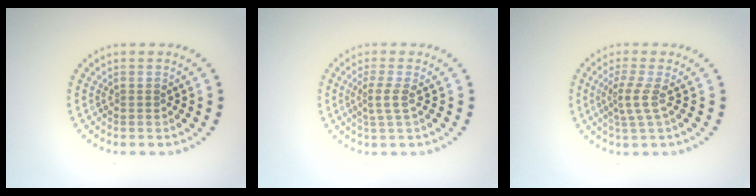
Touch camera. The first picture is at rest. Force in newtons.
{"total": 1.9, "press": 1.3, "slide": 1.3}
{"total": 2.2, "press": 1.5, "slide": 1.6}